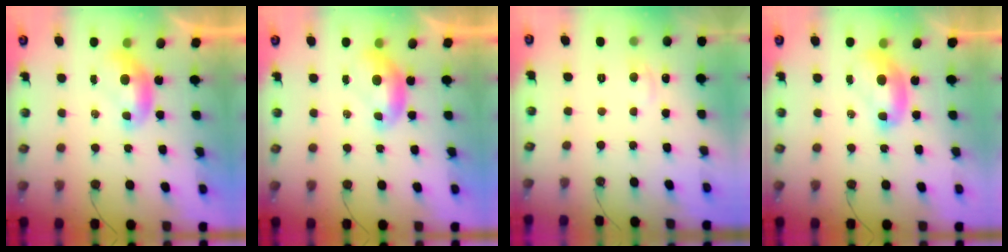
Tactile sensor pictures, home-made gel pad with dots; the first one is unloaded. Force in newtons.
{"total": 0.0}
{"total": 1.3, "press": 1.2, "slide": 0.5}
{"total": 2.0, "press": 2.0, "slide": 0.0}